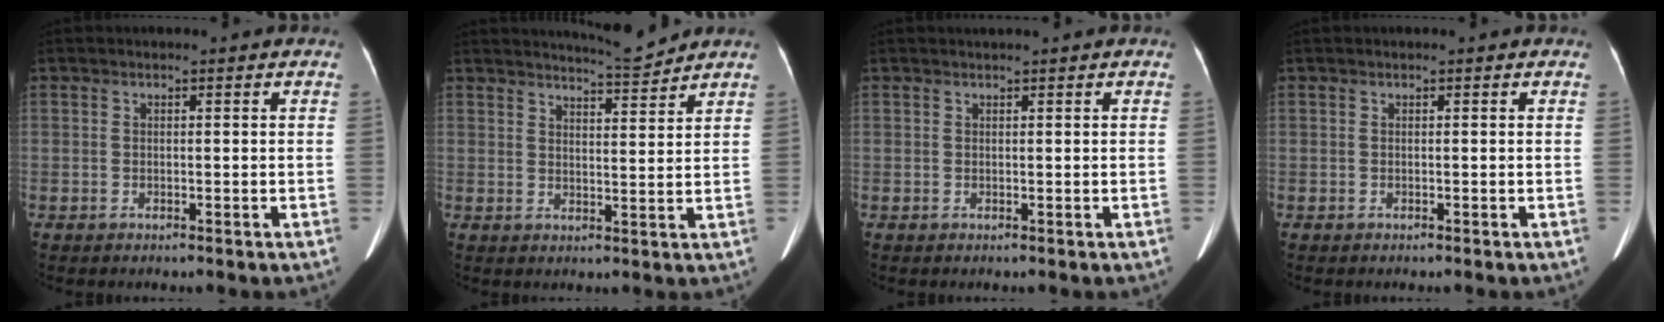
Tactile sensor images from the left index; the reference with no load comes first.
{"total": 5.1, "force": [5.0, -0.7, 0.6], "torque": [-0.021, -0.013, 0.078]}
{"total": 1.0, "force": [0.8, -0.1, 0.6], "torque": [-0.005, 0.015, 0.017]}
{"total": 0.0}